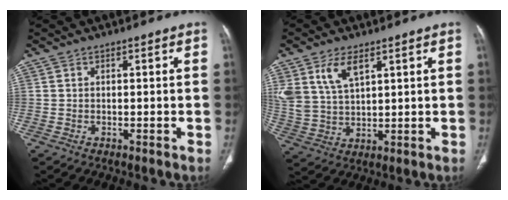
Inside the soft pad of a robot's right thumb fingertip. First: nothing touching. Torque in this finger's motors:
{"motor_torque": [0.17, 0.17, 0.70, 0.86, 0.24]}